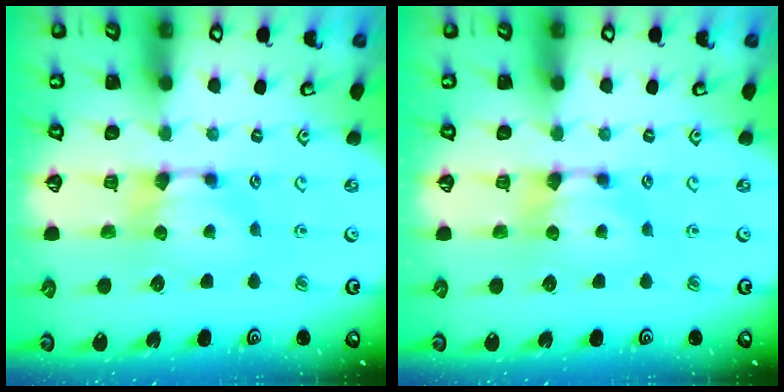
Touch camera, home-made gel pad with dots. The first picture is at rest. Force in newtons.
{"total": 0.0}